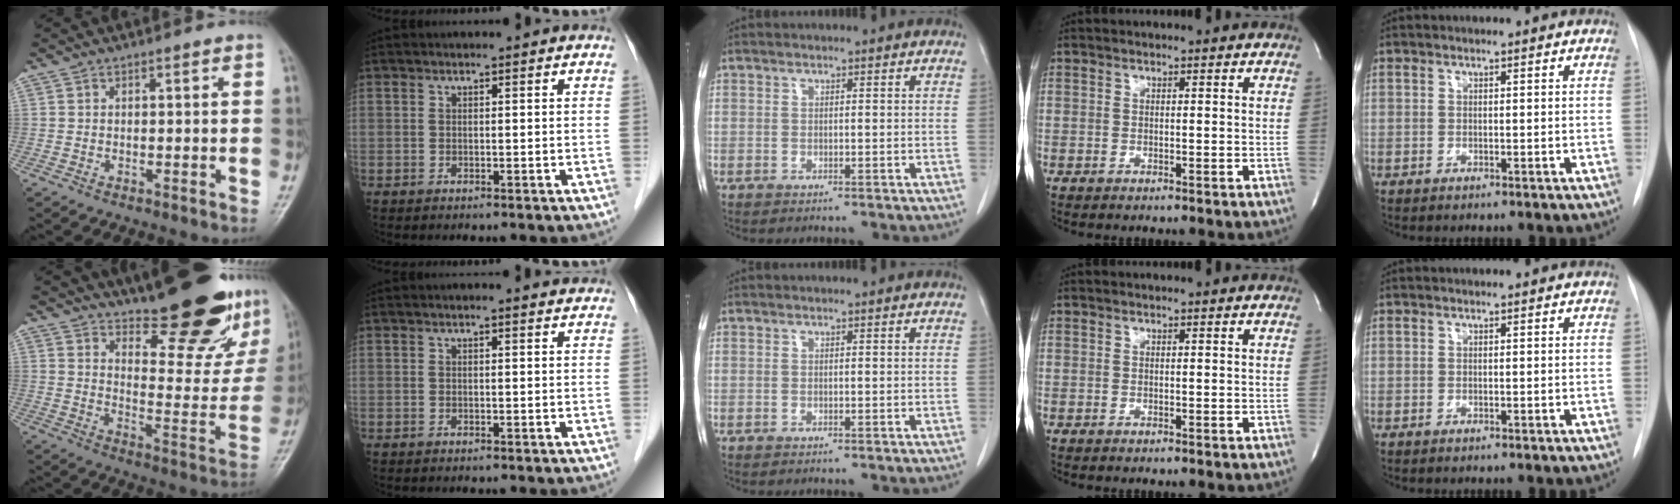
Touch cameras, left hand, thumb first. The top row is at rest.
{"thumb": {"total": 24.3, "force": [18.2, 7.2, 14.5], "torque": [-0.167, -0.118, 0.244]}, "index": {"total": 1.8, "force": [1.4, 0.4, 1.0], "torque": [-0.016, 0.011, 0.013]}}